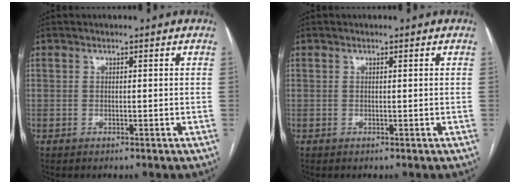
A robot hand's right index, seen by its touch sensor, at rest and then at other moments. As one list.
[{"total": 0.0}]